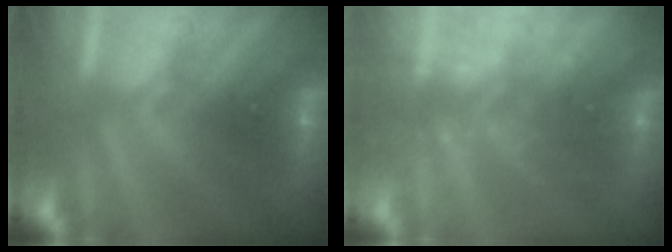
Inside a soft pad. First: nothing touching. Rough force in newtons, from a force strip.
{"total": 2.1}